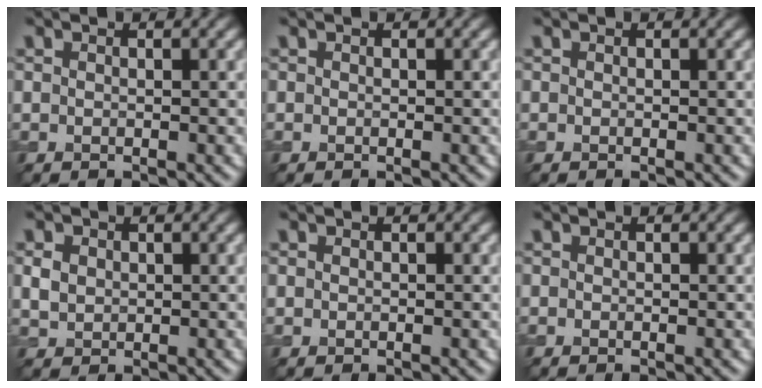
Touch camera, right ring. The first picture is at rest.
{"total": 0.0}
{"total": 0.0}
{"total": 1.9, "force": [0.4, 1.6, 0.9], "torque": [-0.019, -0.001, 0.009]}
{"total": 0.0}
{"total": 0.0}